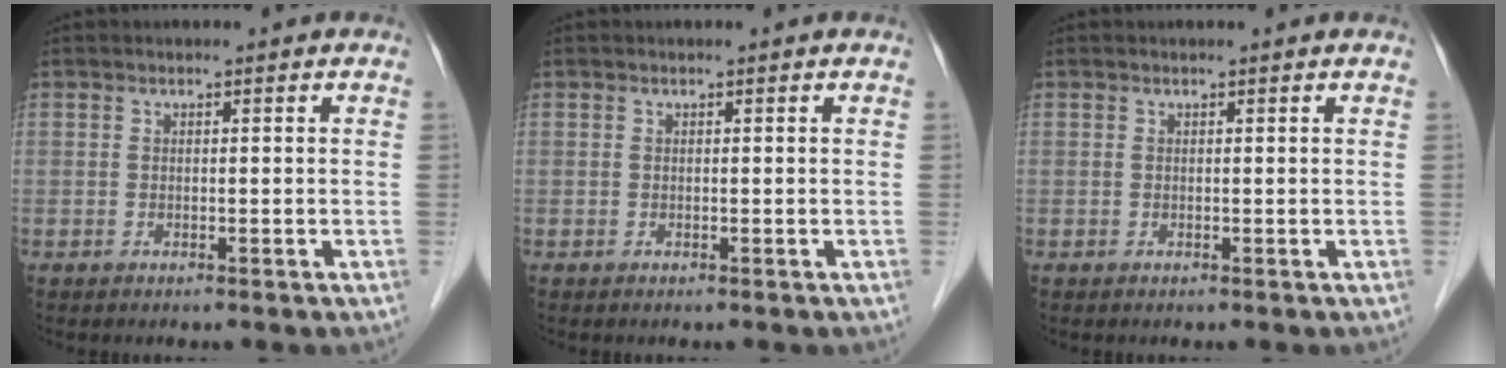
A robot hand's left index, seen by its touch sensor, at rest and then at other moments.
{"total": 0.0}
{"total": 0.0}